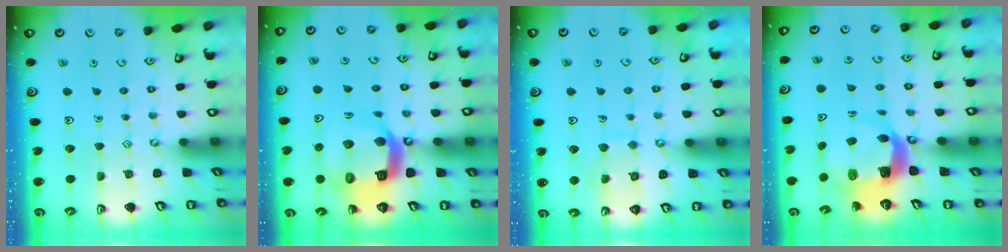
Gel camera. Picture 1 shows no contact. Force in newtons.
{"total": 15.5, "press": 15.4, "slide": 1.9}
{"total": 8.1, "press": 8.1, "slide": 0.7}
{"total": 6.4, "press": 6.3, "slide": 0.9}